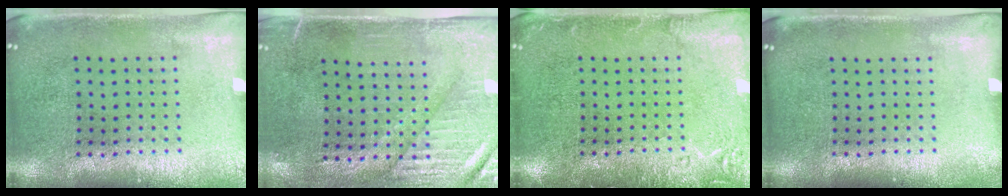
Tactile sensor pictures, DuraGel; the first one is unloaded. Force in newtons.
{"total": 3.1, "press": 2.6, "slide": 1.6}
{"total": 2.2, "press": 2.2, "slide": 0.4}
{"total": 0.0}